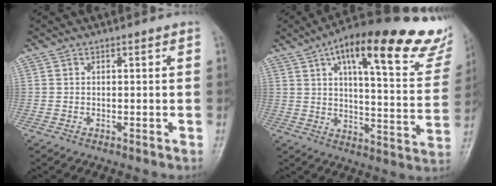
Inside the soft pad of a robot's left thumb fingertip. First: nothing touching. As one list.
[{"total": 28.5, "force": [17.1, 8.5, 21.1], "torque": [-0.267, -0.036, 0.228]}]